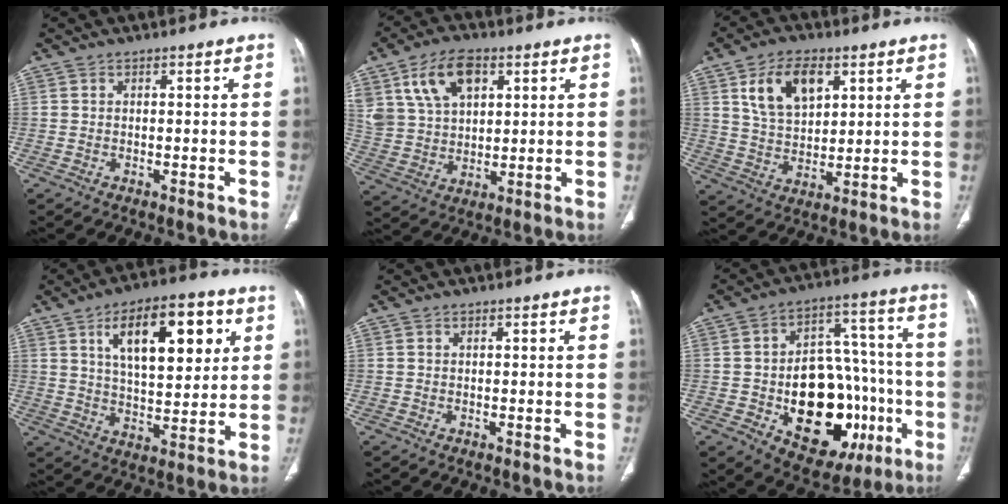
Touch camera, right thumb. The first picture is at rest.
{"total": 12.9, "force": [5.9, 8.0, 8.2], "torque": [-0.139, -0.011, 0.120]}
{"total": 11.3, "force": [4.8, 6.7, 7.8], "torque": [-0.117, -0.015, 0.094]}
{"total": 18.1, "force": [6.9, 8.1, 14.6], "torque": [-0.185, -0.015, 0.112]}
{"total": 0.0}
{"total": 26.1, "force": [-7.0, 16.0, 19.4], "torque": [-0.236, 0.042, -0.077]}